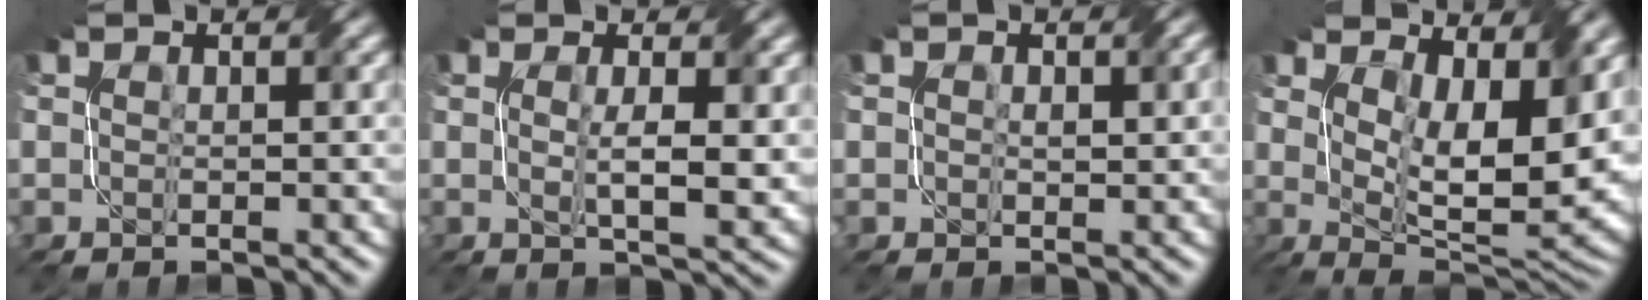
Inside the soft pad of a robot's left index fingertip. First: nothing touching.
{"total": 3.7, "force": [0.5, 0.7, 3.6], "torque": [-0.060, -0.003, 0.012]}
{"total": 1.7, "force": [0.5, 1.0, 1.3], "torque": [-0.020, 0.001, 0.010]}
{"total": 11.9, "force": [4.0, 4.7, 10.2], "torque": [-0.152, -0.013, 0.073]}